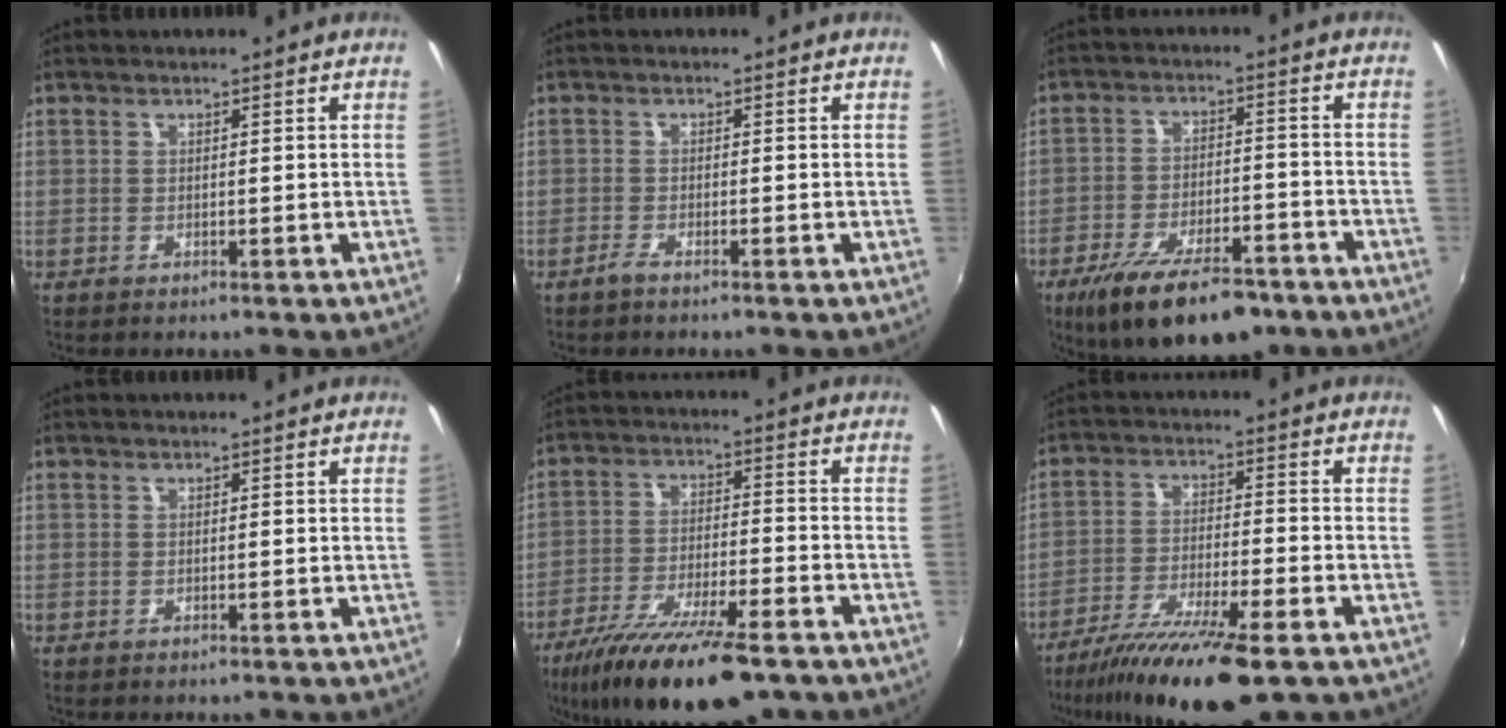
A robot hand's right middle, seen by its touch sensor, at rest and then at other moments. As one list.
[{"total": 1.4, "force": [-1.2, 0.1, 0.7], "torque": [-0.021, -0.002, -0.026]}, {"total": 16.3, "force": [-11.3, 5.9, 10.2], "torque": [-0.194, -0.027, -0.173]}, {"total": 0.0}, {"total": 18.2, "force": [-13.4, 4.2, 11.6], "torque": [-0.224, -0.041, -0.223]}, {"total": 15.0, "force": [-10.8, 2.1, 10.3], "torque": [-0.202, -0.037, -0.188]}]